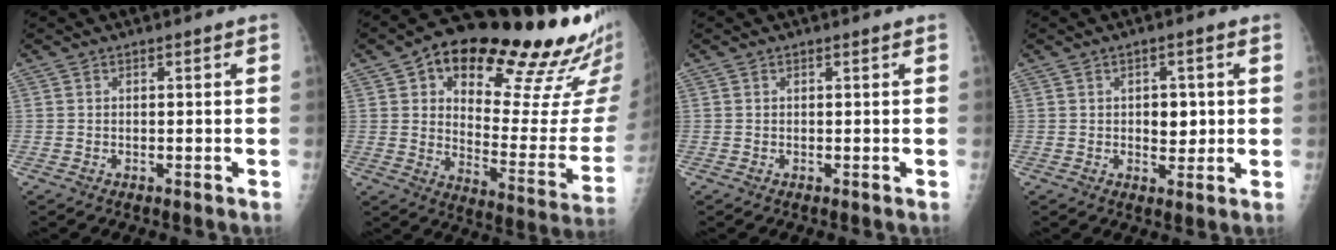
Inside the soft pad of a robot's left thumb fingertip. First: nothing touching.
{"total": 26.6, "force": [16.4, 9.0, 18.8], "torque": [-0.212, -0.059, 0.235]}
{"total": 0.0}
{"total": 4.8, "force": [0.6, 3.1, 3.6], "torque": [-0.025, -0.002, 0.010]}